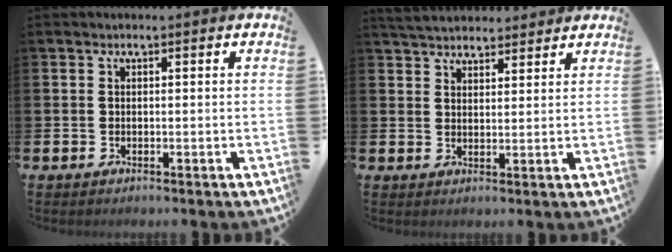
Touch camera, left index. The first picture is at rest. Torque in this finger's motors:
{"motor_torque": [0.07, -1.51, -0.03, 0.03]}